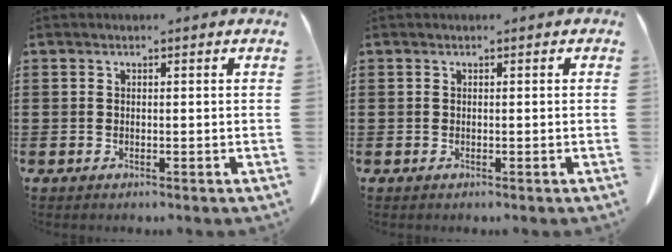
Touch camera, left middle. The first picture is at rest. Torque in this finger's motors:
{"motor_torque": [0.44, -0.50, 0.16, 0.02]}